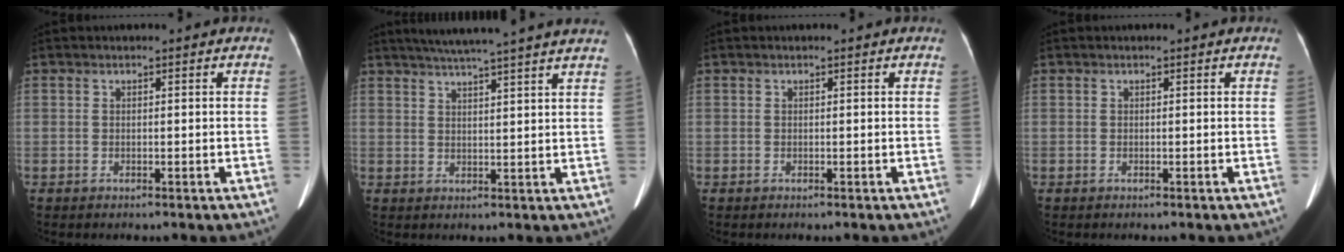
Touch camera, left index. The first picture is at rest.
{"total": 15.3, "force": [13.2, -0.8, 7.7], "torque": [-0.128, 0.013, 0.167]}
{"total": 0.0}
{"total": 0.0}